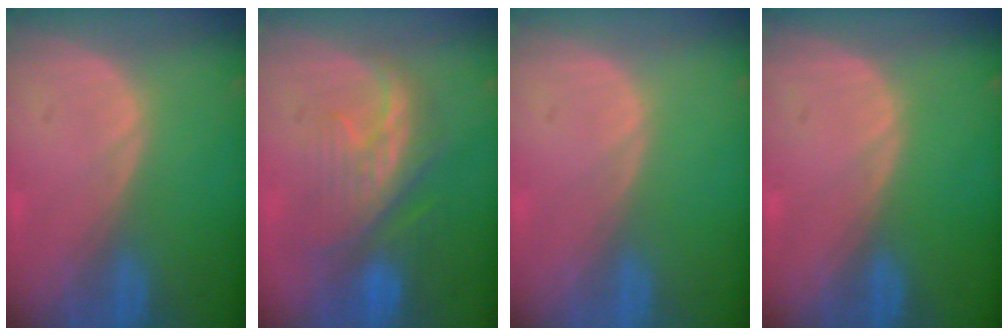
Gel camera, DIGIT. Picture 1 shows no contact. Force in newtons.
{"total": 8.9, "press": 8.4, "slide": 2.8}
{"total": 0.0}
{"total": 0.0}